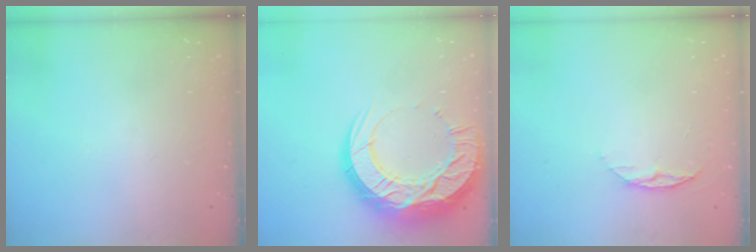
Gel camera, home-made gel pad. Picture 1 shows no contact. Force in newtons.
{"total": 22.3, "press": 22.2, "slide": 1.9}
{"total": 6.4, "press": 6.3, "slide": 0.7}